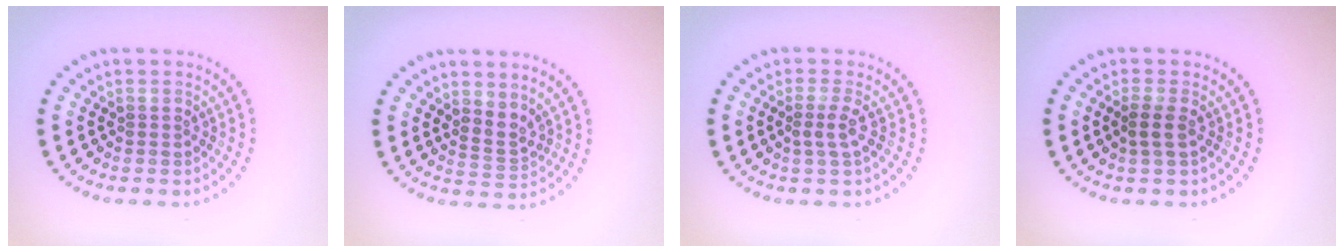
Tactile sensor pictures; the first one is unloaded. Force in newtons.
{"total": 2.1, "press": 1.4, "slide": 1.6}
{"total": 1.7, "press": 1.2, "slide": 1.3}
{"total": 1.3, "press": 1.1, "slide": 0.6}